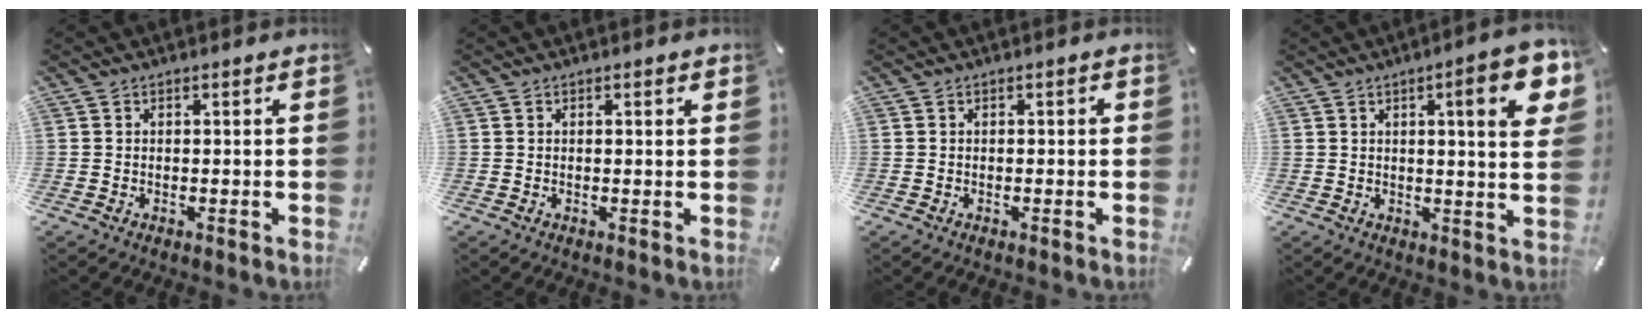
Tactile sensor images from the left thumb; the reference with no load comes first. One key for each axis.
{"total": 0.7, "fx": 0.2, "fy": 0.1, "fz": 0.7, "tx": -0.013, "ty": 0.001, "tz": 0.004}
{"total": 0.5, "fx": -0.1, "fy": 0.3, "fz": 0.4, "tx": -0.008, "ty": 0.001, "tz": -0.003}
{"total": 12.4, "fx": 4.5, "fy": 2.3, "fz": 11.3, "tx": -0.148, "ty": -0.020, "tz": 0.063}